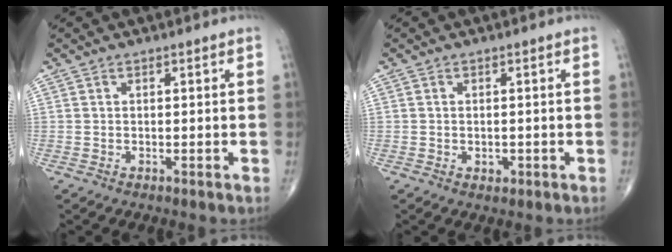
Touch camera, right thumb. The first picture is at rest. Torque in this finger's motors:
{"motor_torque": [-0.26, 0.24, -0.15, -0.11, -0.05]}